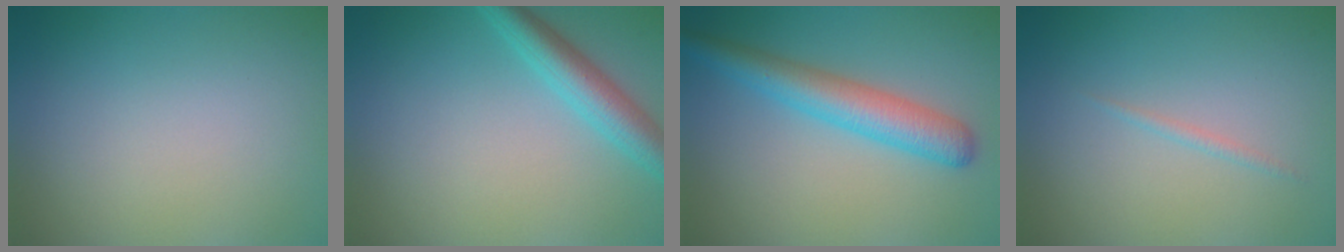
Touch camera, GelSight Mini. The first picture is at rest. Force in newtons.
{"total": 3.9, "press": 3.9, "slide": 0.2}
{"total": 4.8, "press": 4.8, "slide": 0.1}
{"total": 0.6, "press": 0.6, "slide": 0.1}